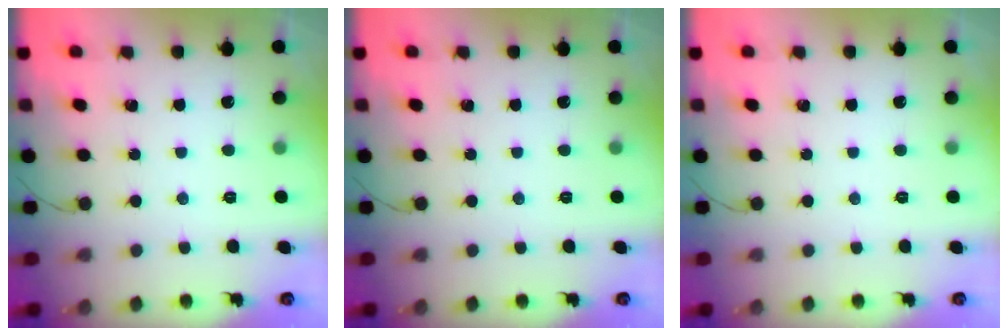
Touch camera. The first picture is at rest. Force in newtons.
{"total": 0.0}
{"total": 0.0}